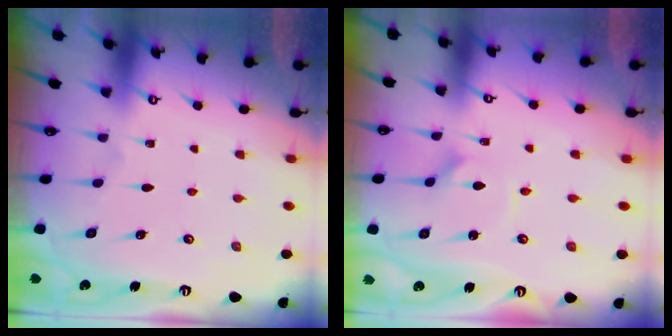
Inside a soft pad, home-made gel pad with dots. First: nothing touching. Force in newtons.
{"total": 1.7, "press": 1.6, "slide": 0.3}